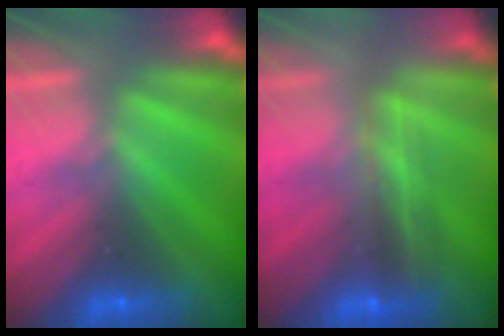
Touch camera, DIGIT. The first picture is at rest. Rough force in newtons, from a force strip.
{"total": 2.4}